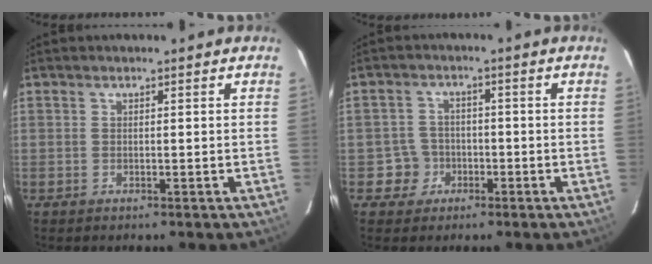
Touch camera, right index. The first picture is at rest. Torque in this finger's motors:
{"motor_torque": [-0.18, -0.05, -0.47, -0.21]}